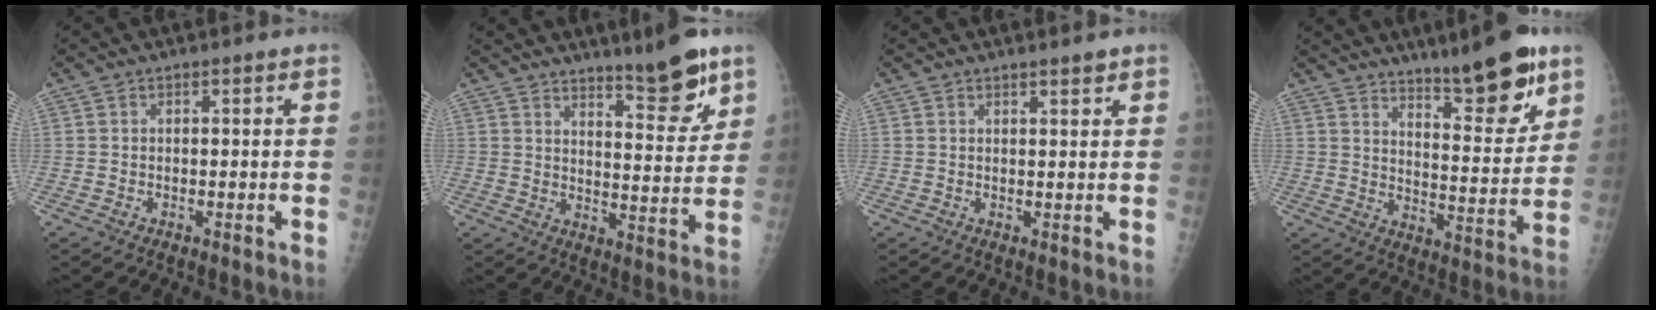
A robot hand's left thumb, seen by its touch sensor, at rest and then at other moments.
{"total": 7.1, "force": [5.2, 1.5, 4.6], "torque": [-0.052, -0.039, 0.074]}
{"total": 1.6, "force": [1.3, 0.3, 0.9], "torque": [-0.010, -0.008, 0.019]}
{"total": 15.1, "force": [10.4, 3.7, 10.4], "torque": [-0.120, -0.072, 0.165]}